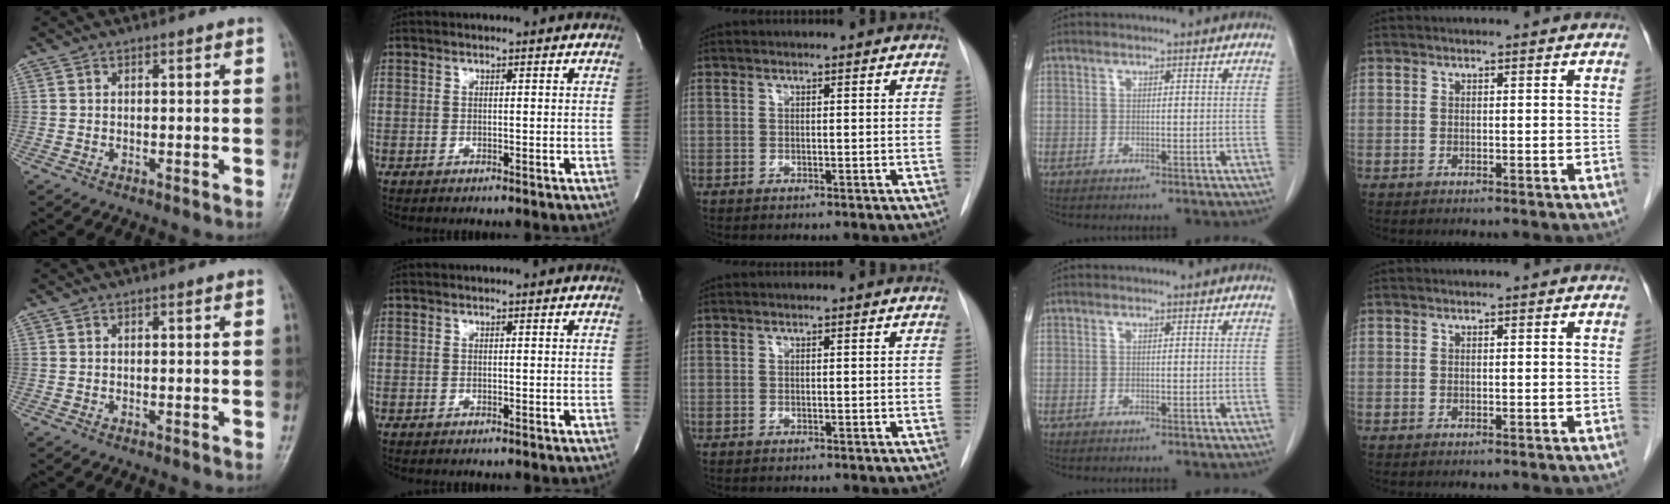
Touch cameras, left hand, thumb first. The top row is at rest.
{}